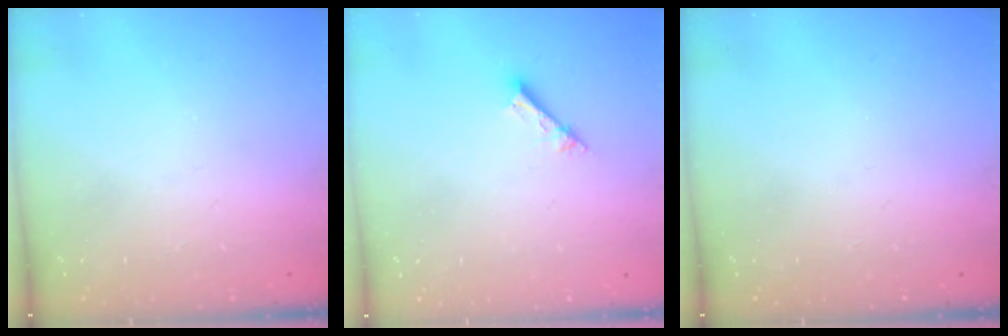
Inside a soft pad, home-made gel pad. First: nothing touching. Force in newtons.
{"total": 2.5, "press": 2.5, "slide": 0.1}
{"total": 0.0}